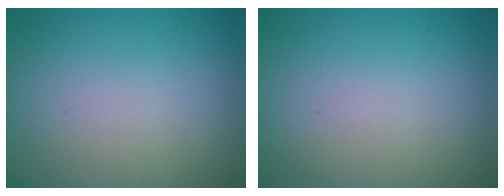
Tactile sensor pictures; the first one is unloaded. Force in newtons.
{"total": 0.0}